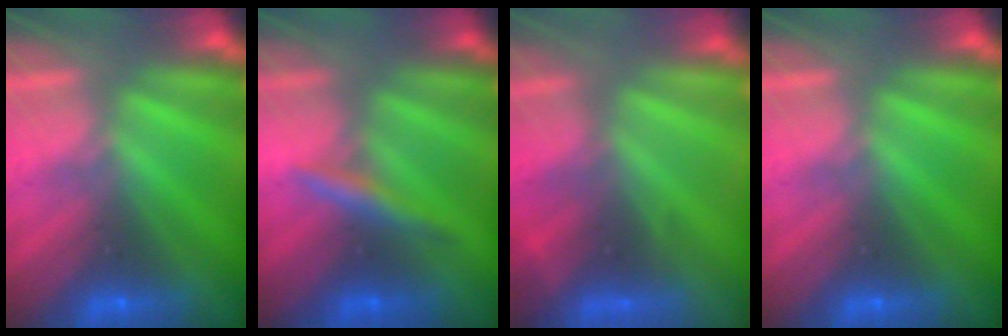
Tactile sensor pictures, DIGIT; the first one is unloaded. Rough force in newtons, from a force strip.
{"total": 3.2}
{"total": 4.9}
{"total": 0.0}